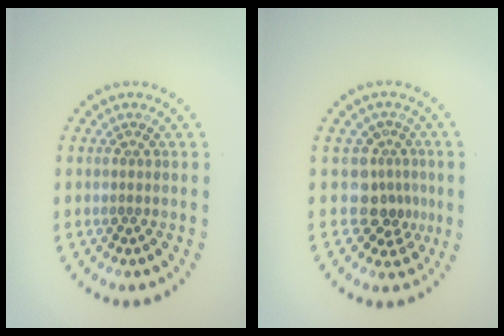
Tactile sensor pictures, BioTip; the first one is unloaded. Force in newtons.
{"total": 3.0, "press": 2.2, "slide": 2.1}